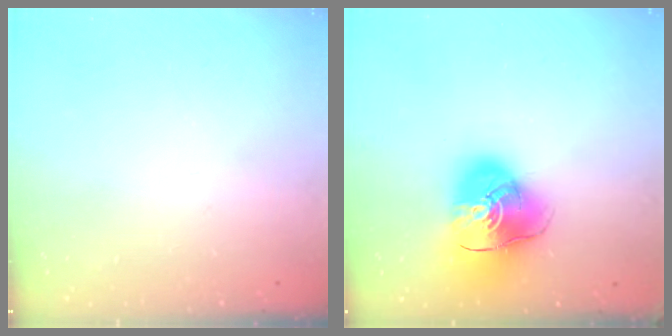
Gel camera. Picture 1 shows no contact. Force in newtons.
{"total": 14.7, "press": 14.5, "slide": 2.2}